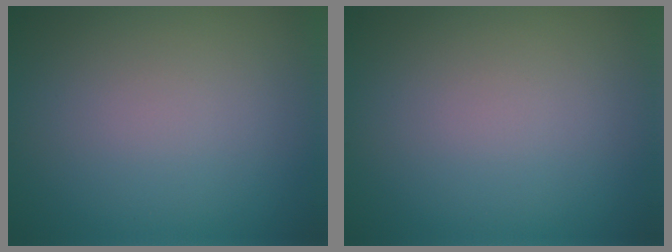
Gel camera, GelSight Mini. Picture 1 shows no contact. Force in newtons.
{"total": 0.0}